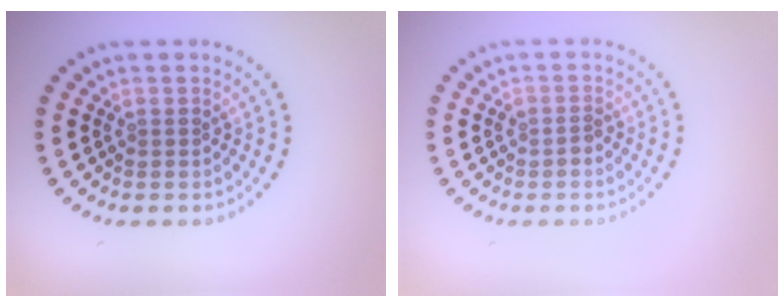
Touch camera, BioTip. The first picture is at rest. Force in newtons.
{"total": 0.6, "press": 0.6, "slide": 0.3}